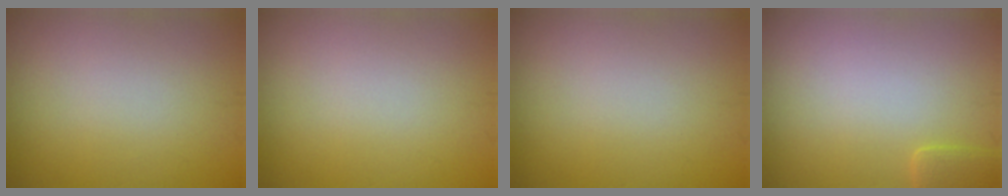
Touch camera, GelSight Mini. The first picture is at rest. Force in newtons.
{"total": 0.0}
{"total": 0.0}
{"total": 1.4, "press": 1.4, "slide": 0.1}